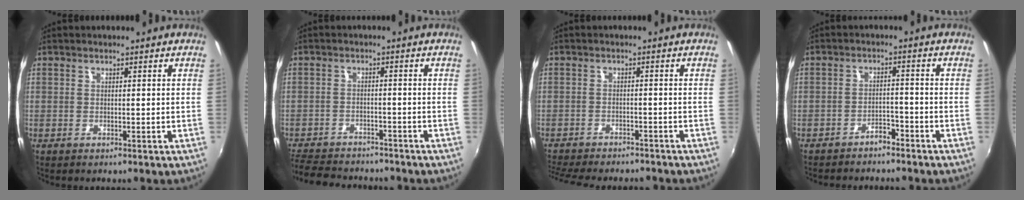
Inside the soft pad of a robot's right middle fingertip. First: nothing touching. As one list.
[{"total": 12.1, "force": [-10.6, 4.2, 4.0], "torque": [-0.111, -0.002, -0.166]}, {"total": 12.9, "force": [-11.3, 3.2, 5.1], "torque": [-0.121, -0.022, -0.167]}, {"total": 4.3, "force": [-3.8, 1.4, 1.2], "torque": [-0.037, 0.006, -0.056]}]